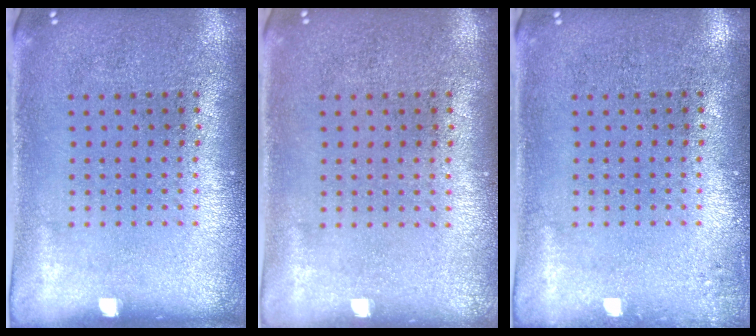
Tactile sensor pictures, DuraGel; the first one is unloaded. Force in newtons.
{"total": 0.0}
{"total": 0.8, "press": 0.8, "slide": 0.2}